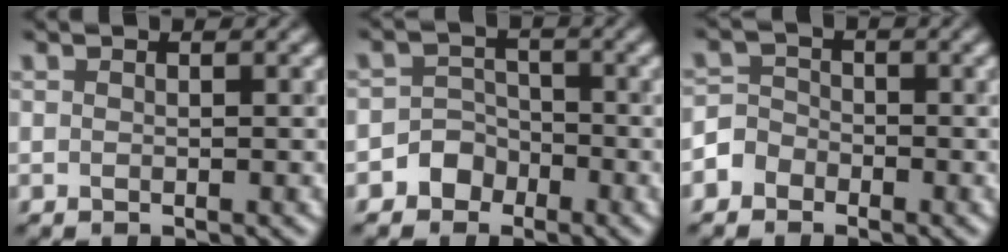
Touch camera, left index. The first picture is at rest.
{"total": 2.3, "force": [-1.4, 1.8, 0.3], "torque": [0.024, 0.015, -0.035]}
{"total": 2.2, "force": [-1.4, 1.7, 0.2], "torque": [0.013, 0.010, -0.036]}